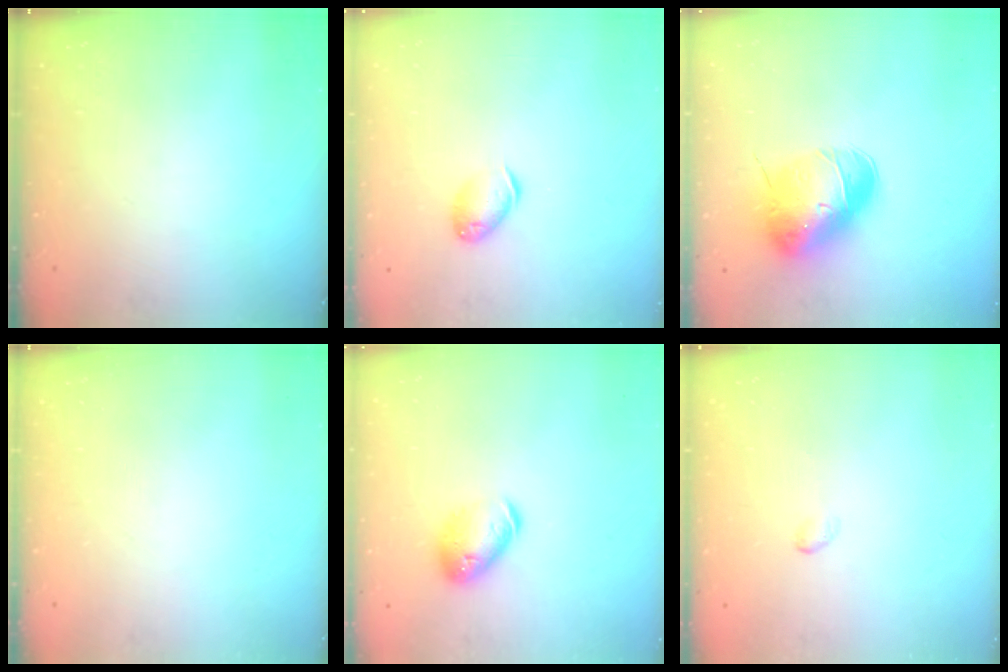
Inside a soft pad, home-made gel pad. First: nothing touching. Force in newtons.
{"total": 8.9, "press": 8.9, "slide": 0.9}
{"total": 10.9, "press": 10.7, "slide": 1.9}
{"total": 0.0}
{"total": 11.1, "press": 10.9, "slide": 1.6}
{"total": 2.6, "press": 2.5, "slide": 0.5}